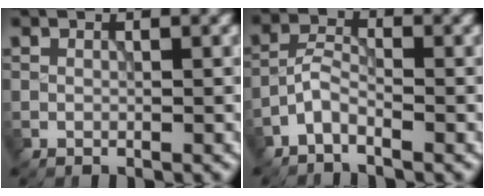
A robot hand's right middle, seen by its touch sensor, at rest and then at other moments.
{"total": 2.2, "force": [-1.6, 0.7, 1.3], "torque": [-0.029, 0.010, -0.042]}